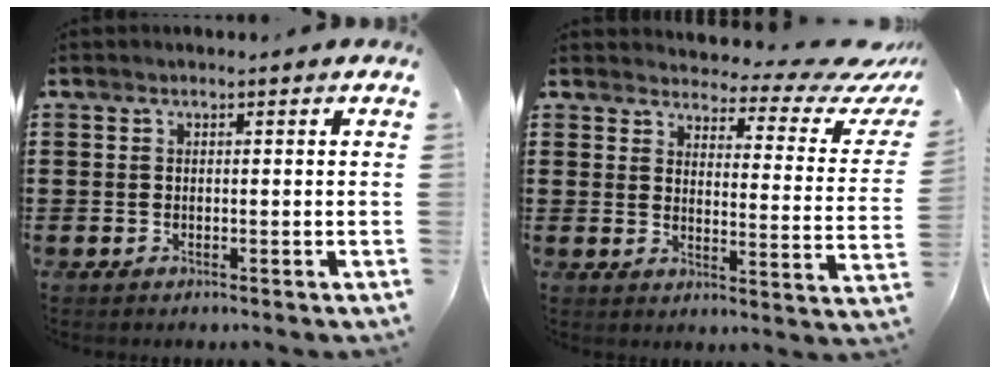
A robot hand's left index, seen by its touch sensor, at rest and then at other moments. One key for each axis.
{"total": 4.6, "fx": 4.0, "fy": 1.0, "fz": 2.1, "tx": -0.040, "ty": -0.036, "tz": 0.059}